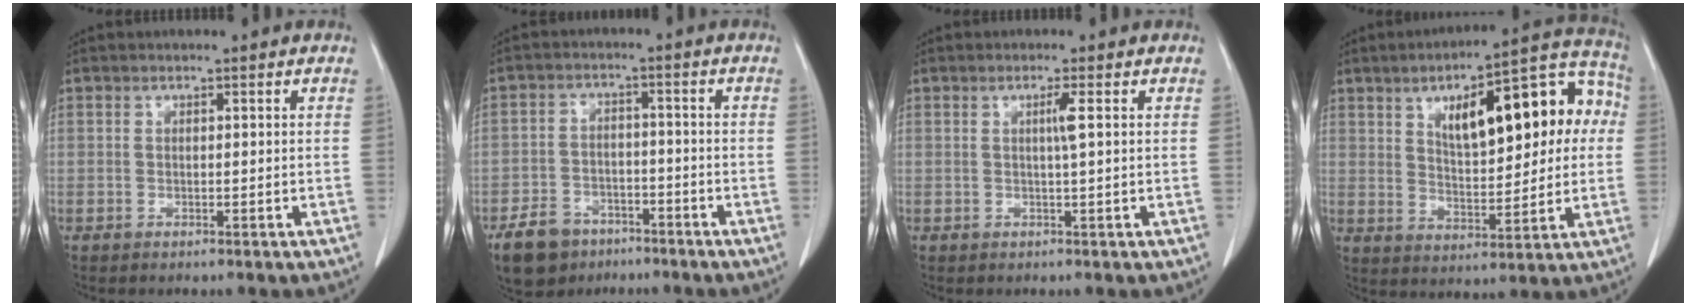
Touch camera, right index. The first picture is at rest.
{"total": 7.5, "force": [-5.3, 4.7, 2.5], "torque": [-0.061, 0.002, -0.088]}
{"total": 1.7, "force": [0.4, -0.5, 1.6], "torque": [-0.025, 0.001, 0.010]}
{"total": 18.9, "force": [4.5, 6.7, 17.1], "torque": [-0.234, 0.041, 0.065]}